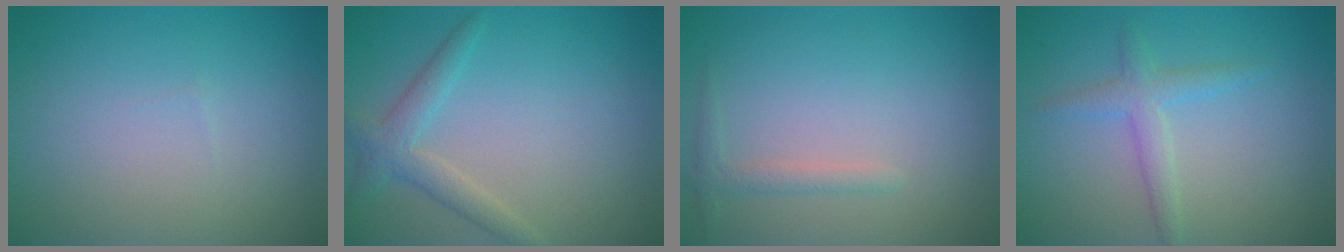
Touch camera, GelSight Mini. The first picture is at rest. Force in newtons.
{"total": 2.6, "press": 2.6, "slide": 0.2}
{"total": 1.3, "press": 1.3, "slide": 0.1}
{"total": 2.3, "press": 2.3, "slide": 0.1}